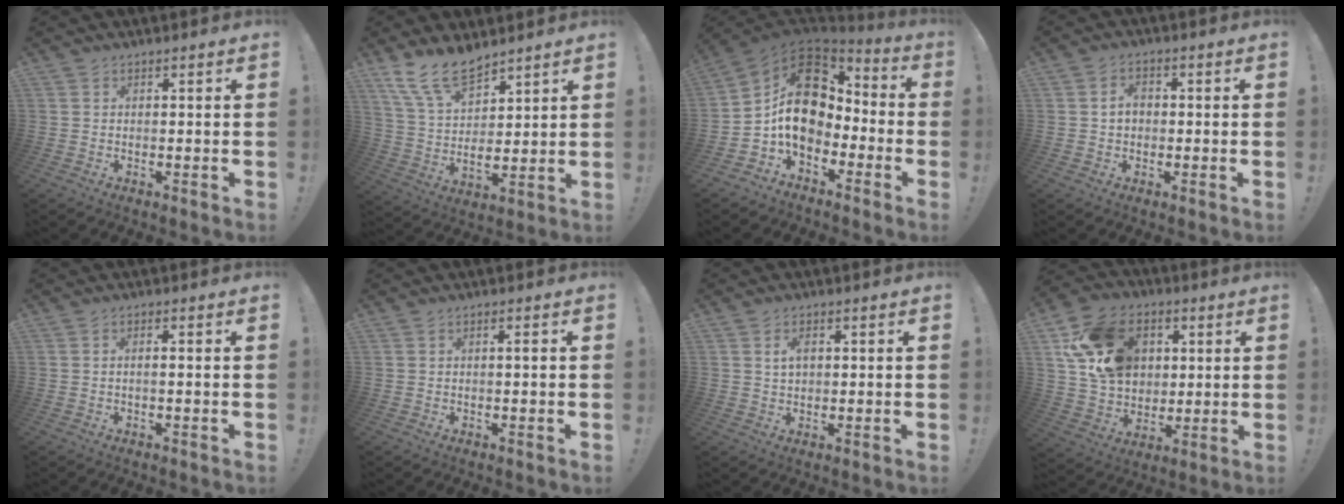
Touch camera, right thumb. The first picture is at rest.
{"total": 13.9, "force": [10.3, 6.3, 7.0], "torque": [-0.135, -0.061, 0.196]}
{"total": 16.8, "force": [1.6, 12.2, 11.4], "torque": [-0.174, 0.007, 0.037]}
{"total": 3.7, "force": [0.2, 2.7, 2.5], "torque": [-0.034, 0.003, 0.000]}
{"total": 1.6, "force": [-0.7, 0.0, 1.4], "torque": [-0.029, 0.003, -0.013]}
{"total": 0.9, "force": [0.0, -0.1, 0.9], "torque": [-0.015, -0.001, -0.003]}
{"total": 3.3, "force": [1.2, 1.7, 2.5], "torque": [-0.037, -0.002, 0.017]}
{"total": 19.5, "force": [6.4, 15.2, 10.5], "torque": [-0.162, -0.007, 0.130]}